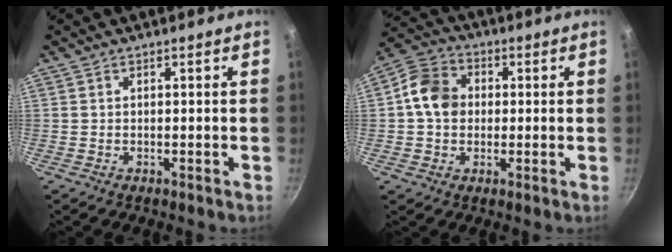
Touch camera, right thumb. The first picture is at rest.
{"total": 9.2, "force": [0.6, 7.5, 5.3], "torque": [-0.071, 0.016, -0.008]}